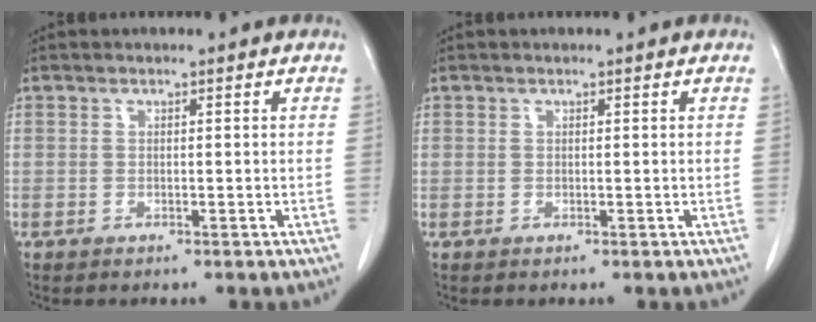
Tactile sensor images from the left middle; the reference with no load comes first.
{"total": 0.0}